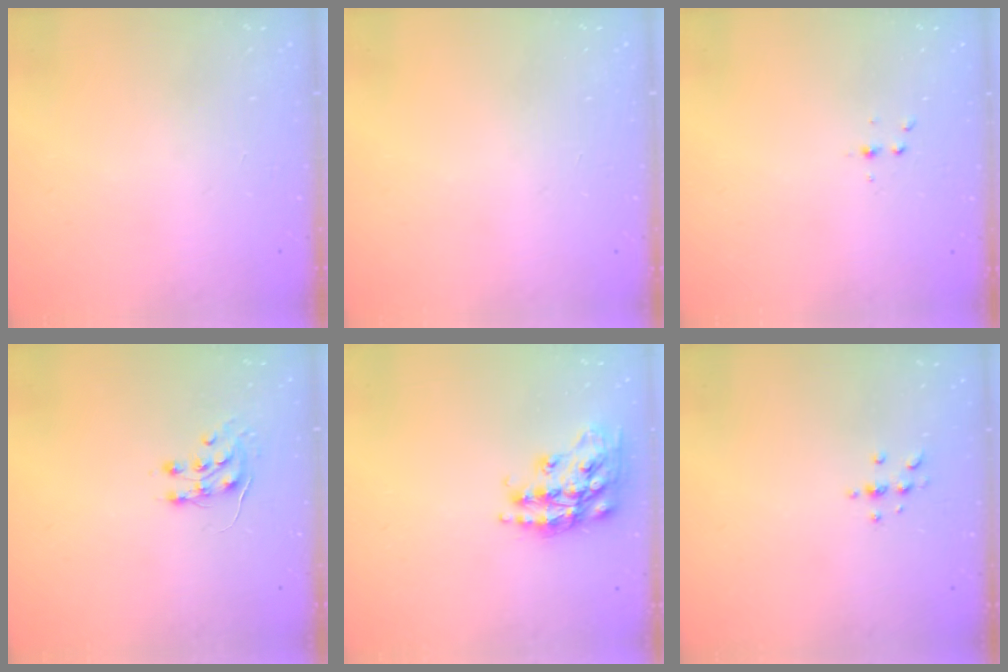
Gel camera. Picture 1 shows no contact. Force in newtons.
{"total": 0.0}
{"total": 3.2, "press": 3.1, "slide": 0.4}
{"total": 7.4, "press": 7.4, "slide": 0.7}
{"total": 17.2, "press": 17.2, "slide": 1.4}
{"total": 2.9, "press": 2.9, "slide": 0.4}